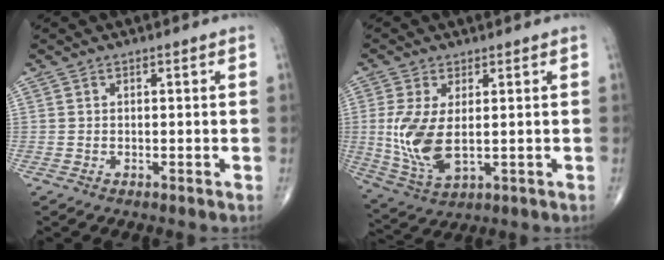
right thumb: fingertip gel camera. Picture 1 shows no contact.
{"total": 10.2, "force": [0.2, 5.0, 8.9], "torque": [-0.197, -0.014, 0.020]}